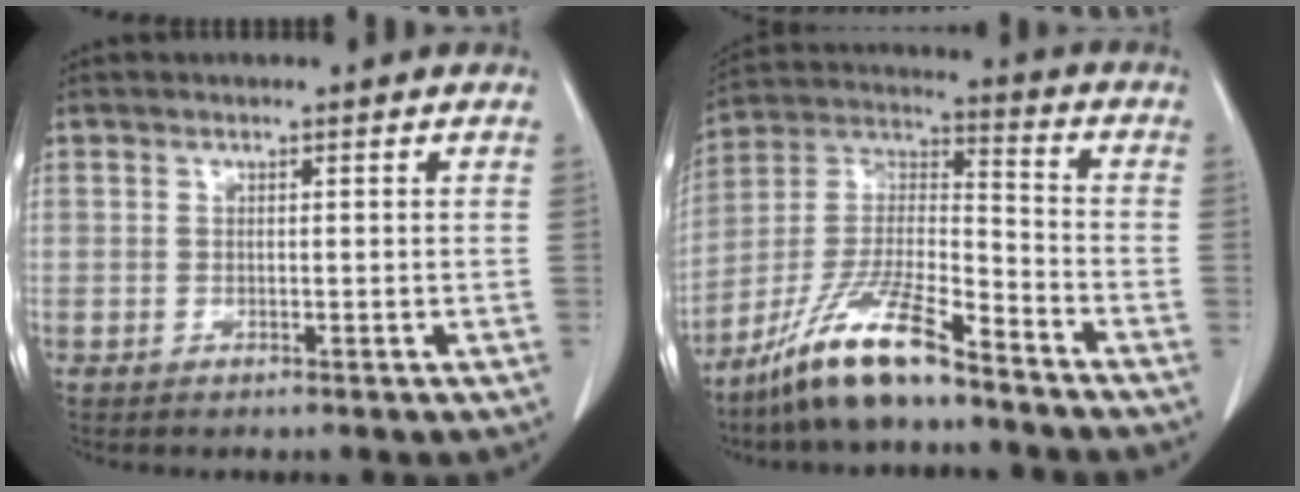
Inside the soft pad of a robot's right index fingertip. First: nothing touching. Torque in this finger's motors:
{"motor_torque": [1.05, -1.09, 0.77, 0.21]}